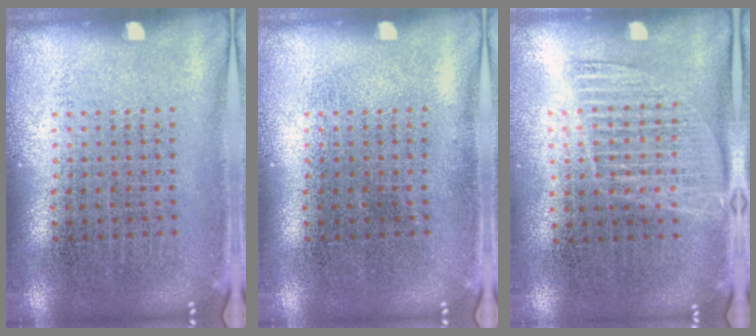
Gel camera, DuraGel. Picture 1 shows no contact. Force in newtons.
{"total": 0.0}
{"total": 1.3, "press": 1.2, "slide": 0.6}